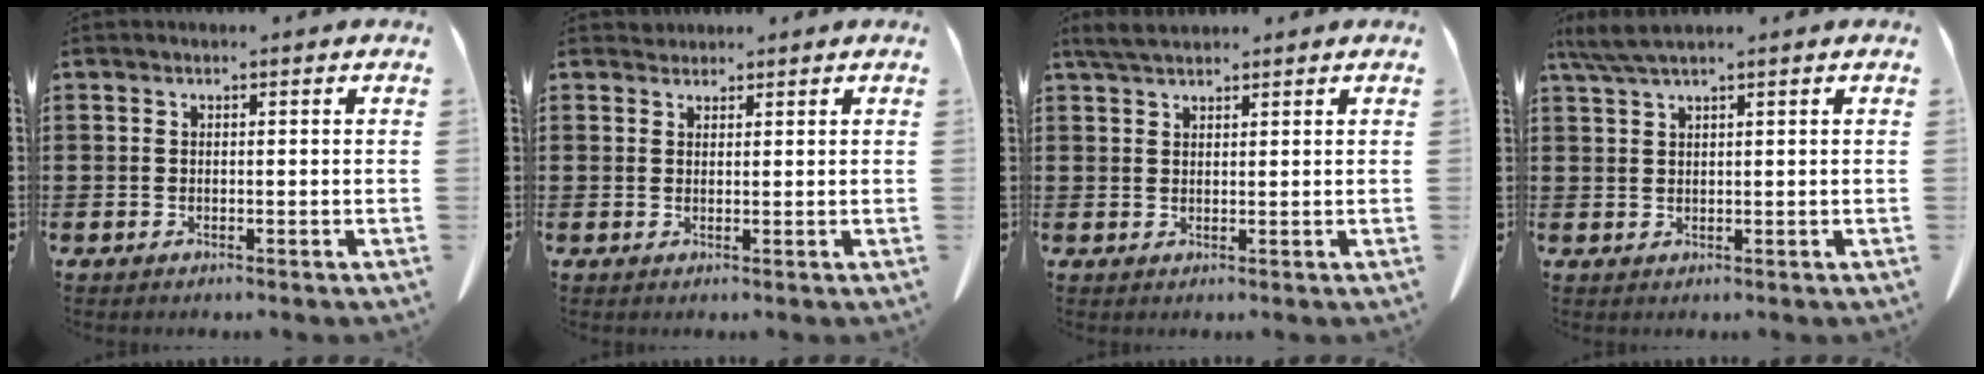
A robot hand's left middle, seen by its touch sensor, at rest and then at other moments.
{"total": 1.7, "force": [1.6, 0.5, 0.0], "torque": [-0.004, 0.001, 0.034]}
{"total": 3.1, "force": [2.6, 0.7, 1.5], "torque": [-0.037, 0.000, 0.051]}
{"total": 3.3, "force": [2.5, 0.0, 2.2], "torque": [-0.047, -0.003, 0.048]}